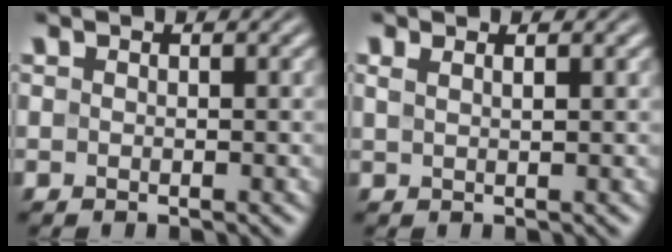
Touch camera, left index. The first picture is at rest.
{"total": 2.2, "force": [1.3, 1.0, 1.4], "torque": [-0.009, 0.003, 0.008]}